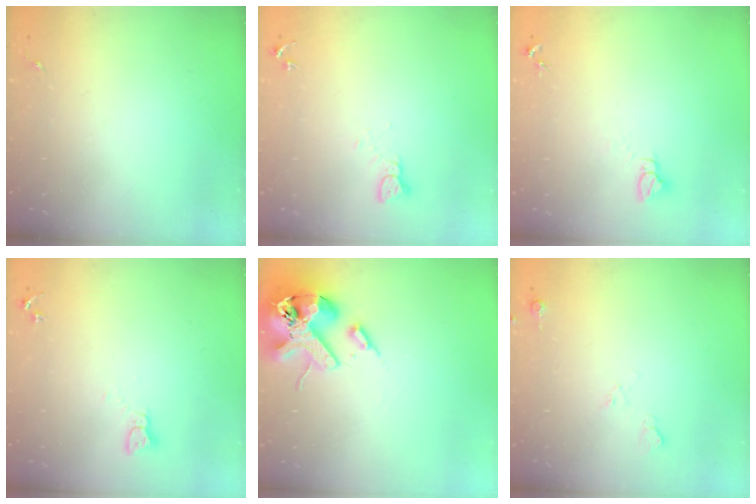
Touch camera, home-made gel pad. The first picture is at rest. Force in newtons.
{"total": 2.4, "press": 2.4, "slide": 0.2}
{"total": 3.0, "press": 3.0, "slide": 0.1}
{"total": 2.3, "press": 2.3, "slide": 0.3}
{"total": 16.5, "press": 16.3, "slide": 2.8}
{"total": 4.6, "press": 4.5, "slide": 0.8}